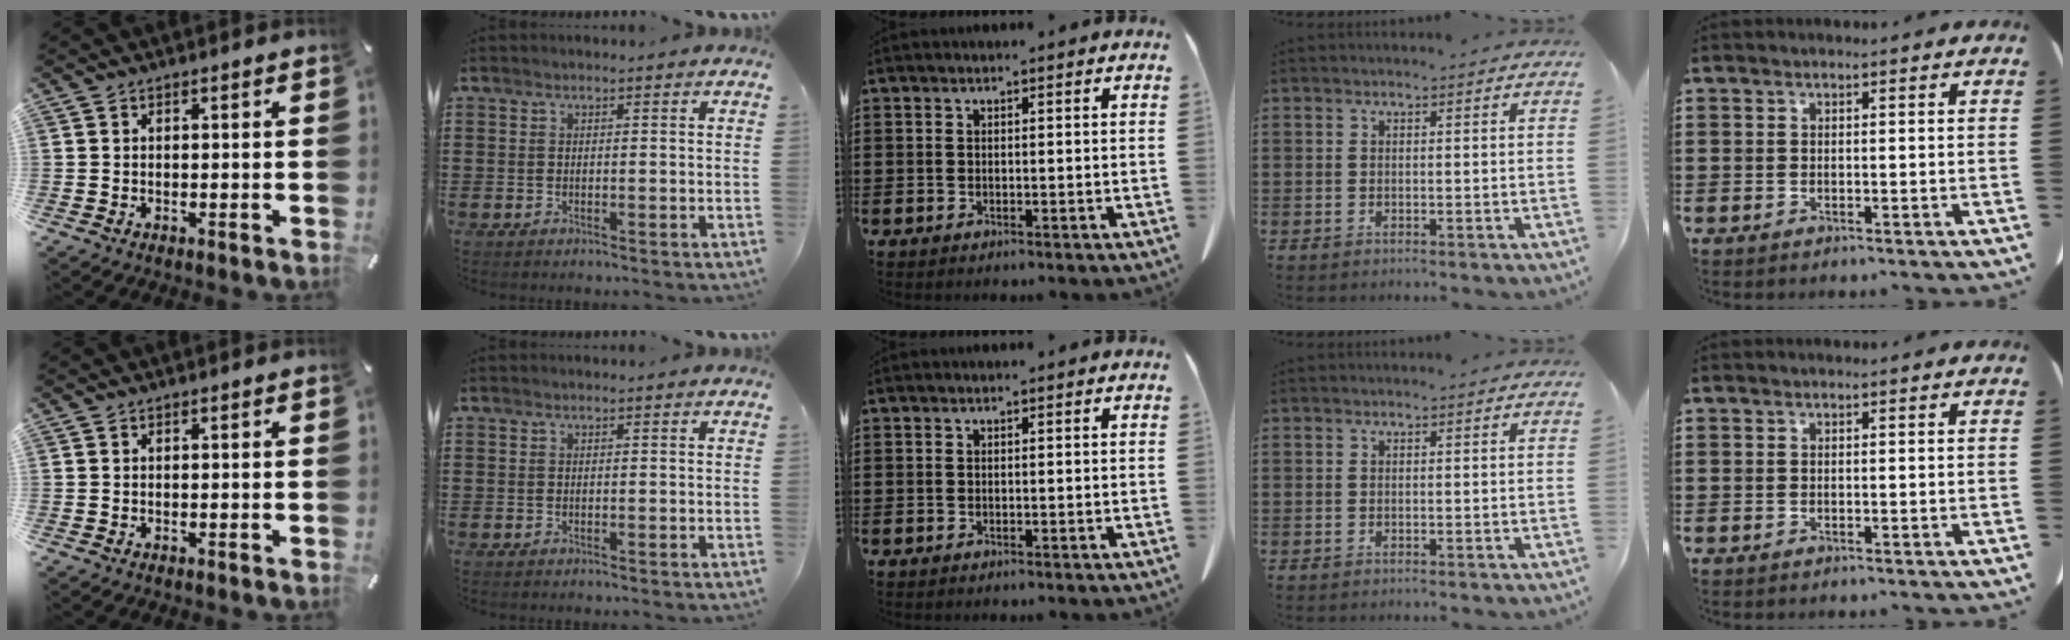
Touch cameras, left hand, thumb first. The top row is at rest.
{}